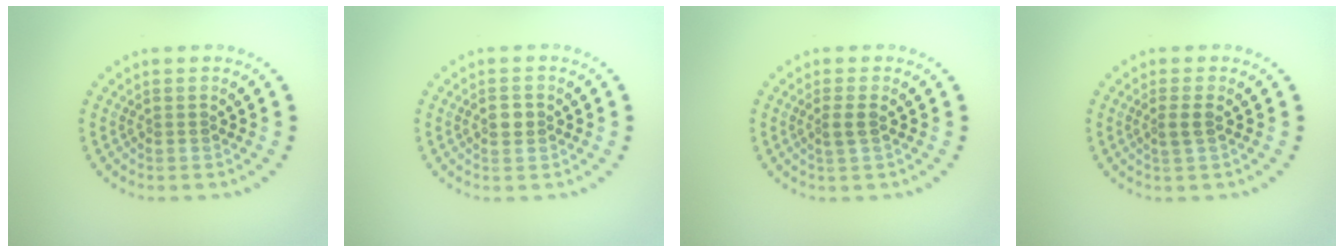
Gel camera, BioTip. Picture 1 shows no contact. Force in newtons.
{"total": 1.5, "press": 1.5, "slide": 0.2}
{"total": 1.3, "press": 1.1, "slide": 0.7}
{"total": 1.3, "press": 1.1, "slide": 0.7}